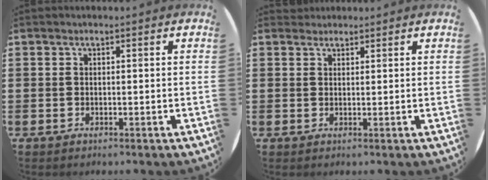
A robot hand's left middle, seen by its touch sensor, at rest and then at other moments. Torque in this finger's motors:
{"motor_torque": [-0.04, -0.10, -0.15, -0.05]}